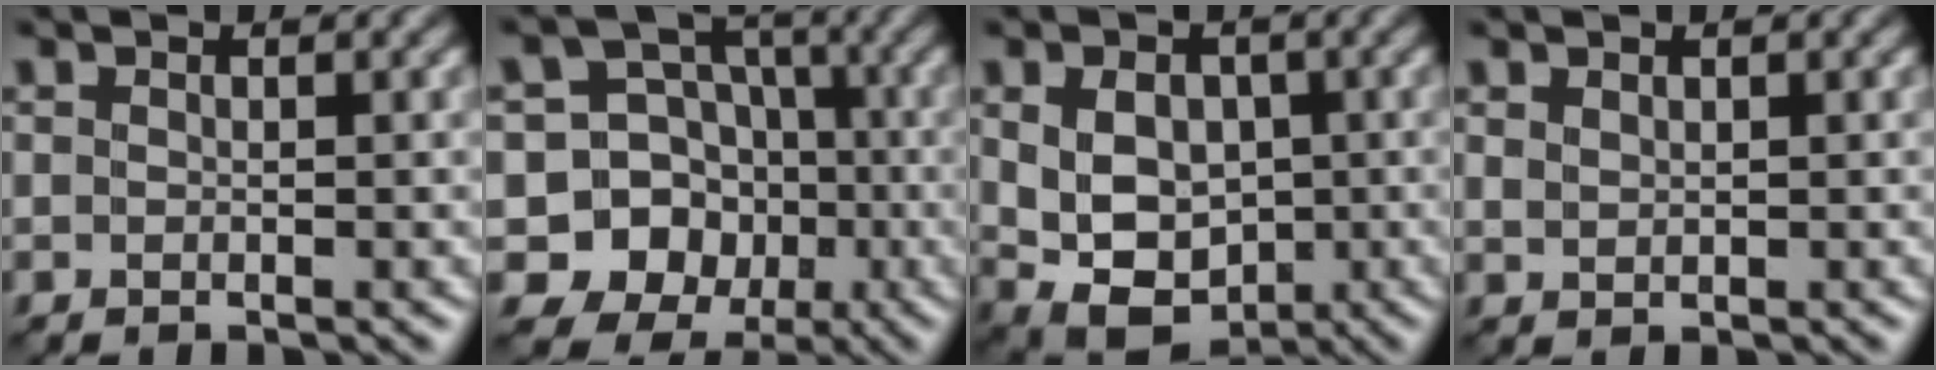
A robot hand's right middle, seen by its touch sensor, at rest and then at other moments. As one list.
[{"total": 12.1, "force": [-3.6, 11.2, 2.8], "torque": [-0.063, -0.004, -0.072]}, {"total": 6.7, "force": [0.2, 5.0, 4.4], "torque": [-0.084, -0.016, 0.020]}, {"total": 0.9, "force": [0.6, 0.5, 0.4], "torque": [-0.013, -0.002, 0.018]}]